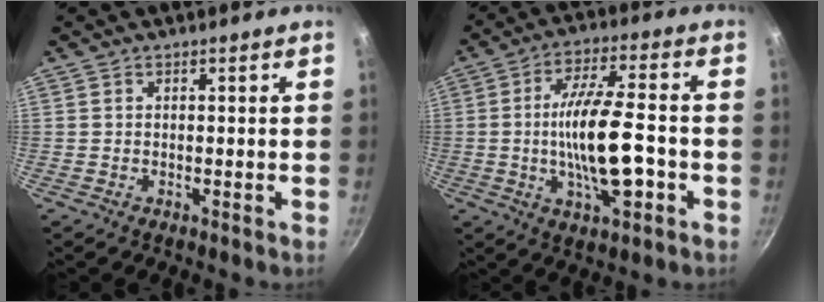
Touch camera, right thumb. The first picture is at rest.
{"total": 14.6, "force": [-2.7, 4.6, 13.5], "torque": [-0.232, 0.018, -0.051]}